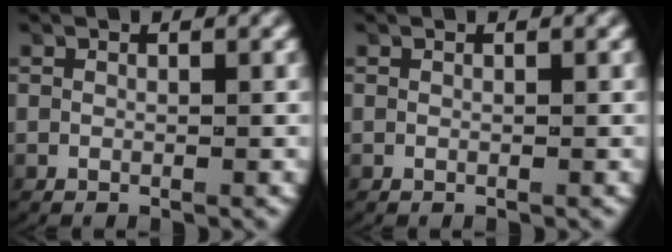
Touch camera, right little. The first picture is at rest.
{"total": 0.0}